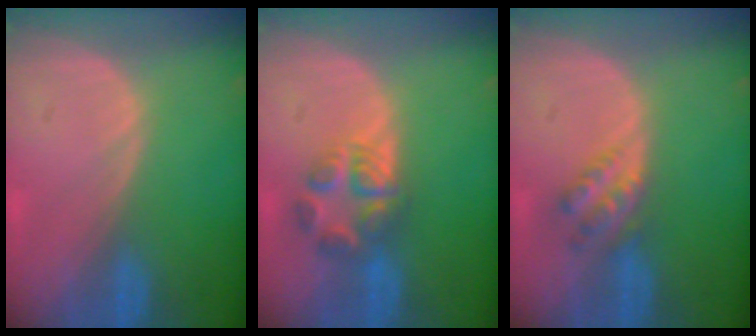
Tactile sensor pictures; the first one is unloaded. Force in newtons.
{"total": 5.5, "press": 5.5, "slide": 0.9}
{"total": 4.5, "press": 3.9, "slide": 2.2}